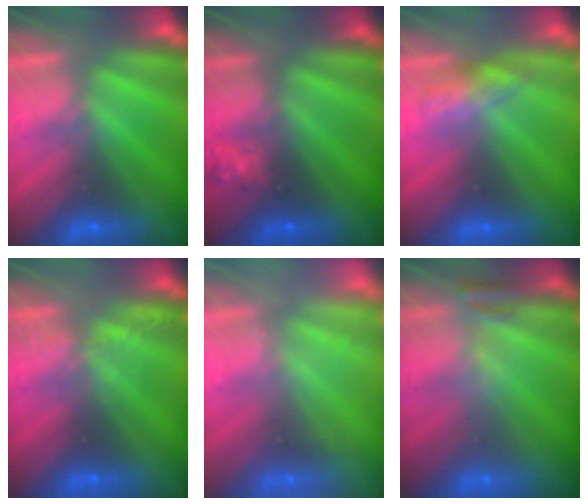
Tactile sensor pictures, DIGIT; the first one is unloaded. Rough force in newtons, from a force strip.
{"total": 2.3}
{"total": 2.7}
{"total": 2.2}
{"total": 2.2}
{"total": 2.4}